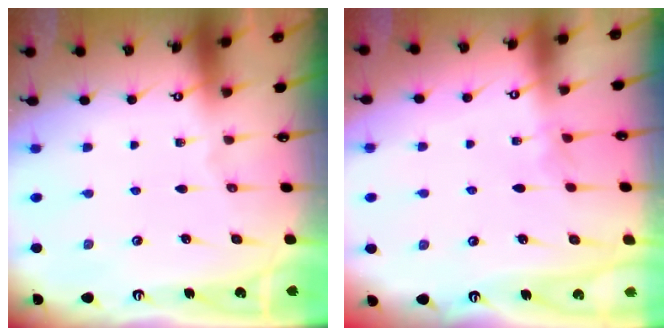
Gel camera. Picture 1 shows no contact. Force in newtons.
{"total": 2.7, "press": 2.7, "slide": 0.3}